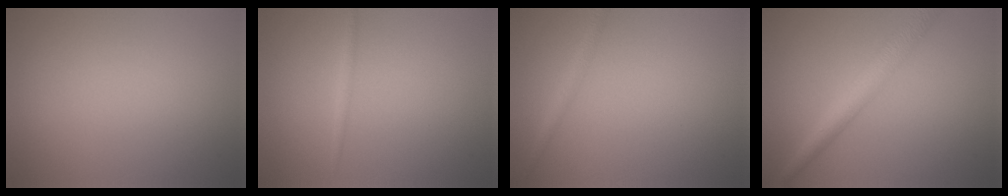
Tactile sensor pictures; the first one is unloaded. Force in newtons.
{"total": 0.7, "press": 0.7, "slide": 0.0}
{"total": 1.5, "press": 1.5, "slide": 0.0}
{"total": 3.7, "press": 3.7, "slide": 0.1}